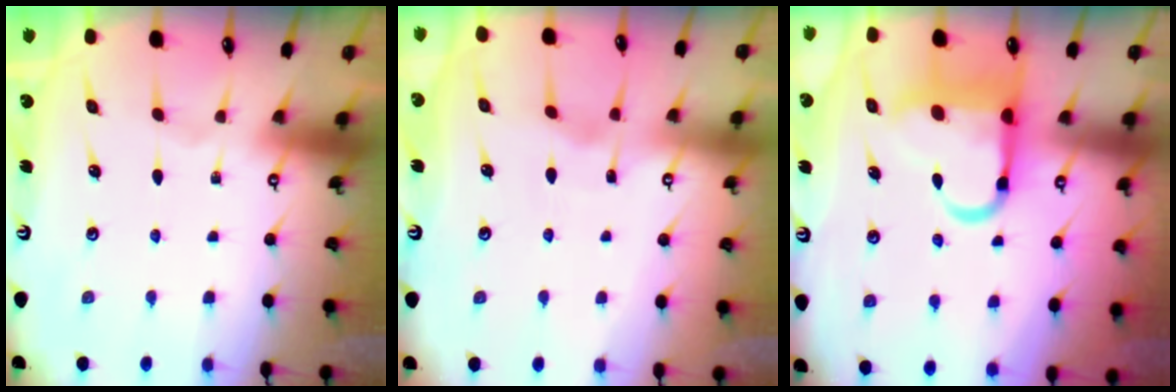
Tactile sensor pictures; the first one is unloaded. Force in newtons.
{"total": 2.6, "press": 2.6, "slide": 0.3}
{"total": 11.7, "press": 11.6, "slide": 1.6}